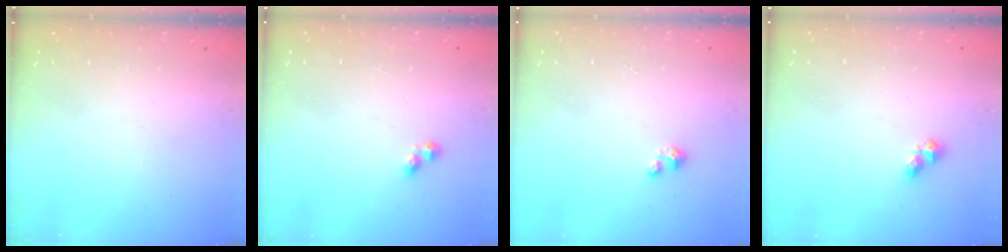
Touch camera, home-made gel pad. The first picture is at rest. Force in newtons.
{"total": 2.1, "press": 2.1, "slide": 0.3}
{"total": 1.5, "press": 1.5, "slide": 0.1}
{"total": 5.7, "press": 5.7, "slide": 0.5}